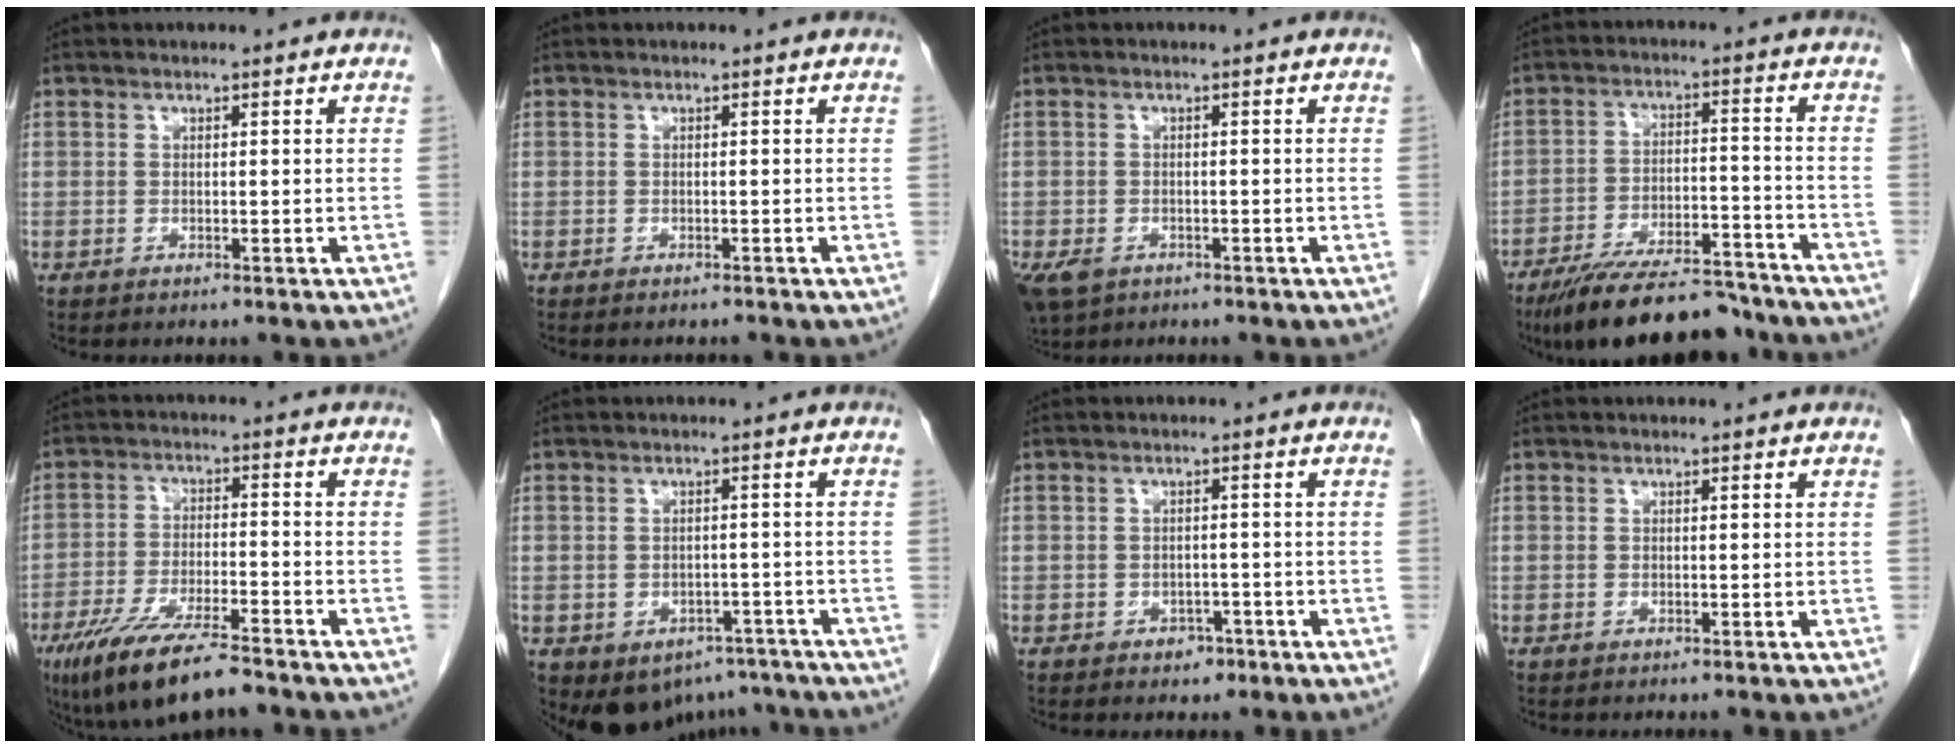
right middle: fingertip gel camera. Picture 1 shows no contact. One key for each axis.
{"total": 0.8, "fx": -0.7, "fy": -0.3, "fz": 0.0, "tx": -0.005, "ty": -0.002, "tz": -0.012}
{"total": 5.6, "fx": -3.3, "fy": 3.7, "fz": 2.6, "tx": -0.057, "ty": -0.008, "tz": -0.050}
{"total": 16.5, "fx": -14.5, "fy": 3.3, "fz": 7.1, "tx": -0.111, "ty": 0.003, "tz": -0.226}
{"total": 11.6, "fx": -8.6, "fy": 1.7, "fz": 7.6, "tx": -0.140, "ty": -0.027, "tz": -0.150}
{"total": 8.5, "fx": -5.7, "fy": 5.8, "fz": 2.3, "tx": -0.029, "ty": 0.014, "tz": -0.066}
{"total": 1.9, "fx": -1.2, "fy": 1.2, "fz": 0.8, "tx": -0.009, "ty": 0.004, "tz": -0.013}
{"total": 0.0}